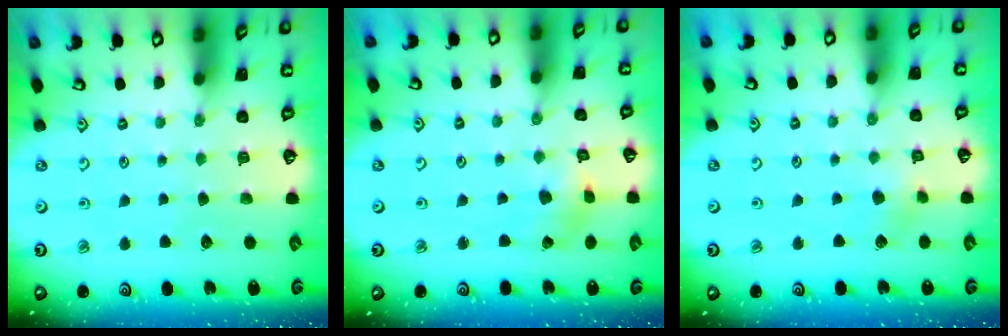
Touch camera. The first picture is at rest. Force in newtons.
{"total": 2.8, "press": 2.7, "slide": 0.4}
{"total": 5.7, "press": 5.6, "slide": 0.8}